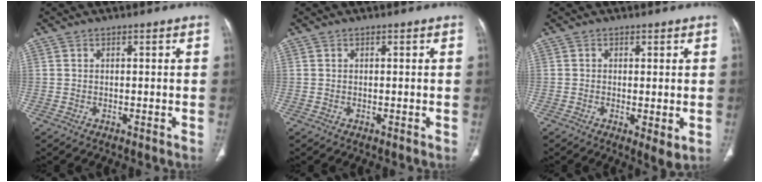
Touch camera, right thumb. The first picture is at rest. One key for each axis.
{"total": 0.0}
{"total": 3.7, "fx": -0.5, "fy": 1.1, "fz": 3.4, "tx": -0.061, "ty": -0.015, "tz": -0.011}